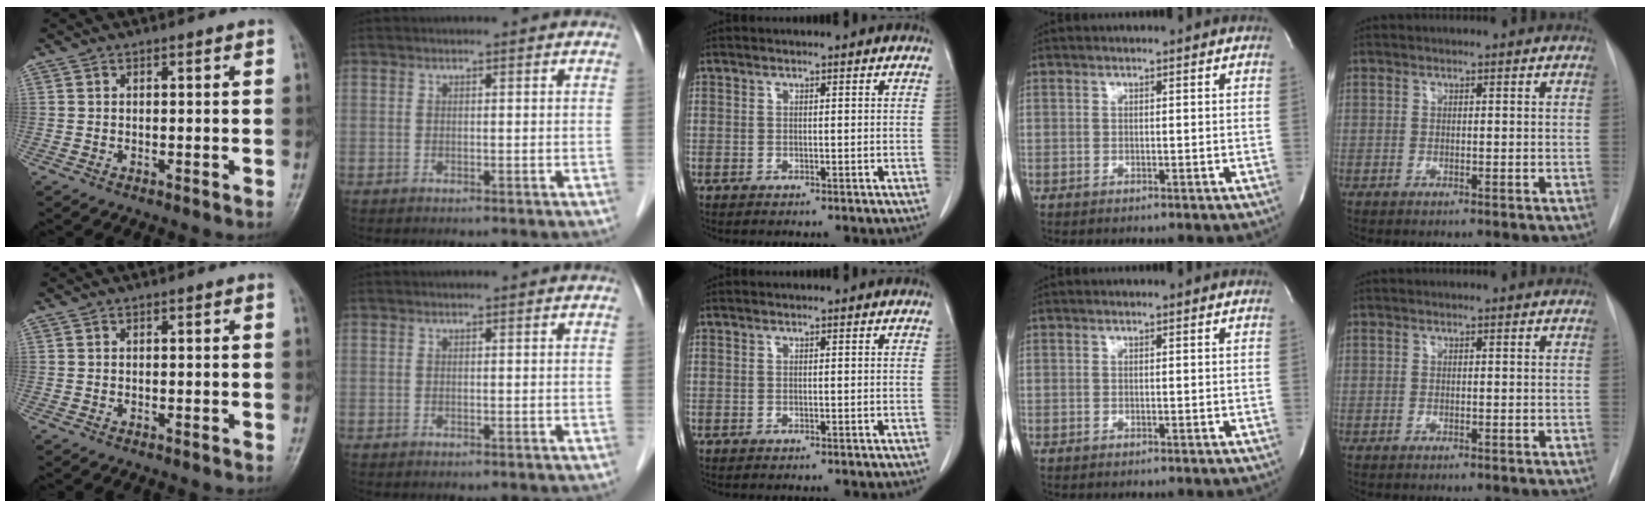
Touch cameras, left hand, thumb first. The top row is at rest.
{}